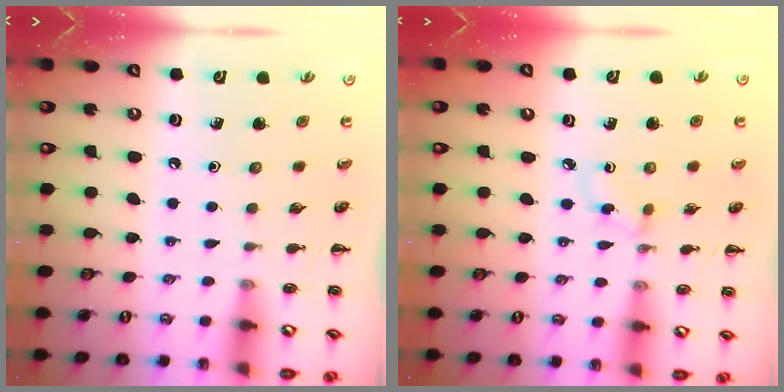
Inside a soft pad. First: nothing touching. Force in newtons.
{"total": 2.9, "press": 2.6, "slide": 1.2}